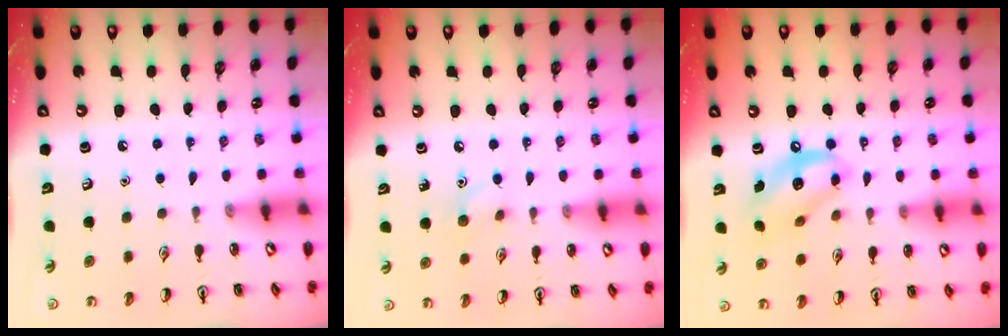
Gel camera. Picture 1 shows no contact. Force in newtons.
{"total": 5.8, "press": 5.4, "slide": 1.9}
{"total": 12.1, "press": 11.8, "slide": 3.0}